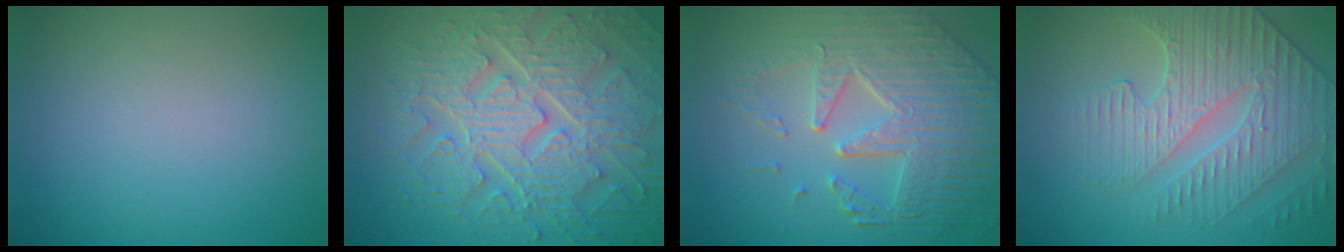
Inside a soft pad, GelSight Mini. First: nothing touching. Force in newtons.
{"total": 9.4, "press": 6.9, "slide": 6.4}
{"total": 8.7, "press": 5.9, "slide": 6.3}
{"total": 5.0, "press": 4.8, "slide": 1.2}